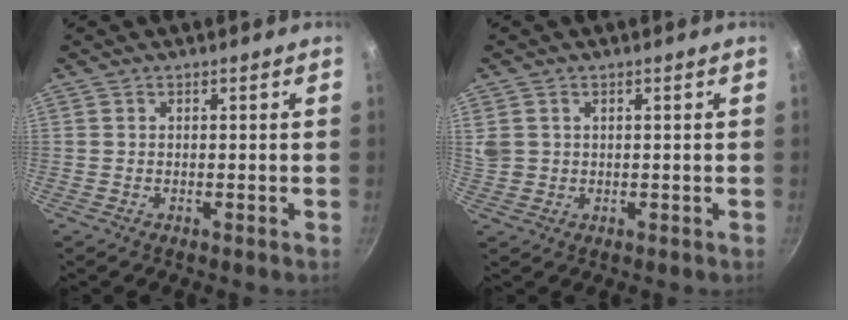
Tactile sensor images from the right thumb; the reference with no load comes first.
{"total": 3.7, "force": [1.3, 3.1, 1.6], "torque": [-0.021, 0.001, 0.030]}